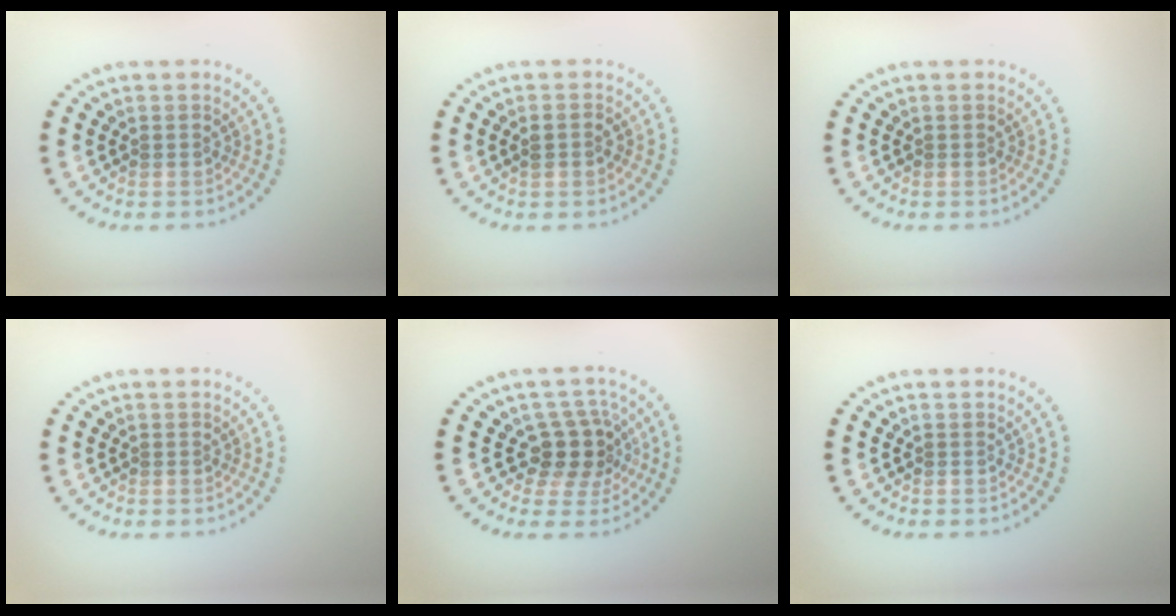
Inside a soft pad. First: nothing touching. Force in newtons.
{"total": 1.4, "press": 1.3, "slide": 0.4}
{"total": 0.0}
{"total": 0.0}
{"total": 3.7, "press": 2.9, "slide": 2.3}
{"total": 0.0}